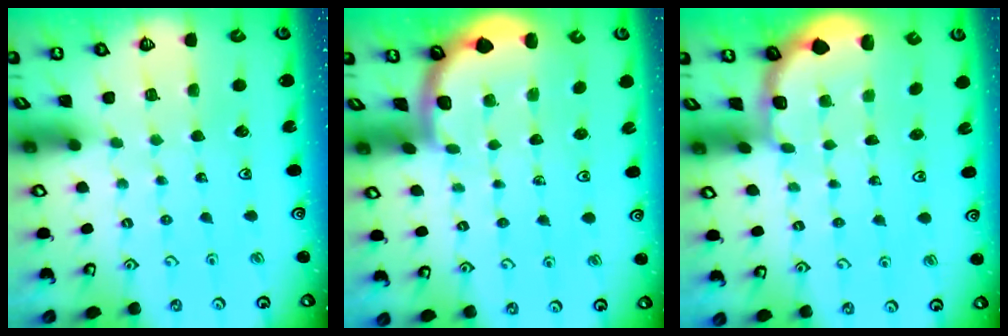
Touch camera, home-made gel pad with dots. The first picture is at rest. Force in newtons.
{"total": 1.8, "press": 1.8, "slide": 0.1}
{"total": 1.8, "press": 1.7, "slide": 0.7}